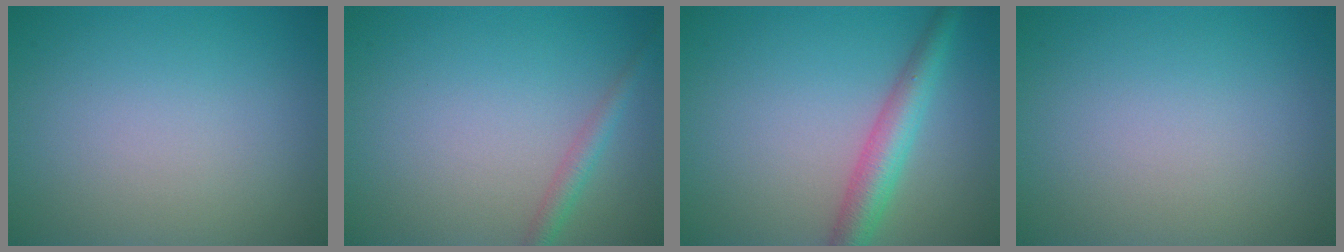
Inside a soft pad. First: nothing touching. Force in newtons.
{"total": 1.7, "press": 1.7, "slide": 0.1}
{"total": 4.0, "press": 4.0, "slide": 0.2}
{"total": 0.0}